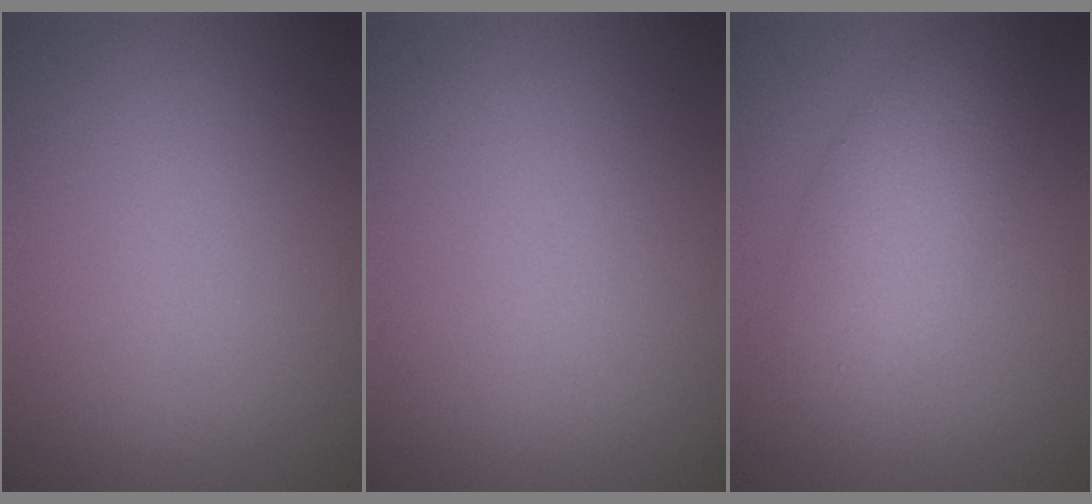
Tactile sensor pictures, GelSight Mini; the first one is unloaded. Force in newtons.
{"total": 0.0}
{"total": 4.4, "press": 4.4, "slide": 0.2}